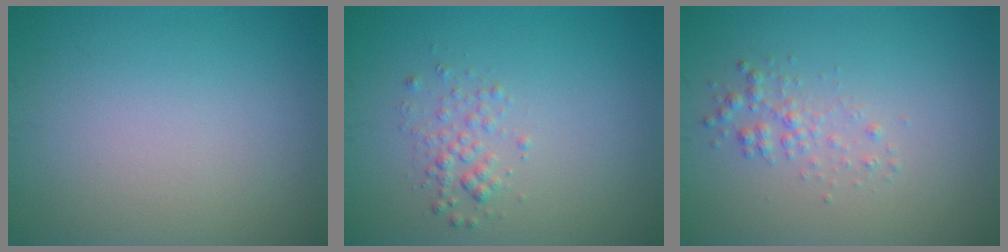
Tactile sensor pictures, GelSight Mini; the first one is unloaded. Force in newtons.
{"total": 1.5, "press": 1.5, "slide": 0.1}
{"total": 1.6, "press": 1.6, "slide": 0.0}